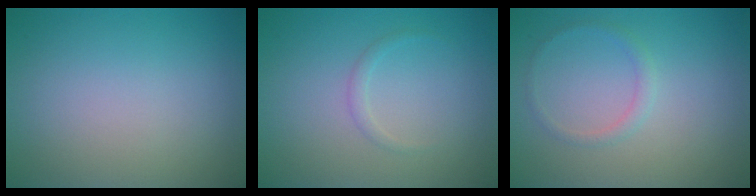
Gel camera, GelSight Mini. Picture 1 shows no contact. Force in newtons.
{"total": 0.8, "press": 0.8, "slide": 0.1}
{"total": 1.0, "press": 1.0, "slide": 0.1}